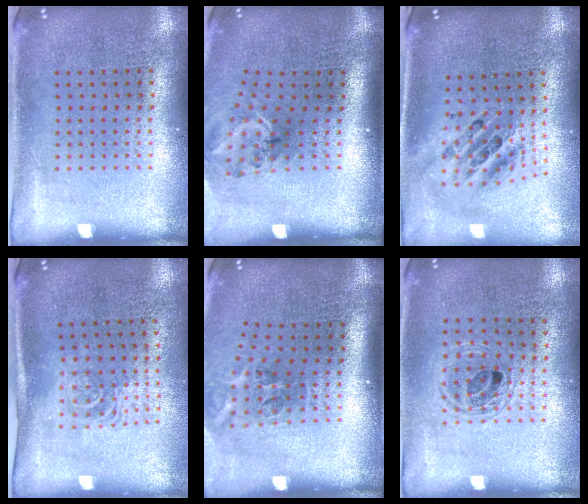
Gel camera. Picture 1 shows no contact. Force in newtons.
{"total": 1.4, "press": 1.1, "slide": 0.9}
{"total": 2.1, "press": 1.6, "slide": 1.4}
{"total": 1.6, "press": 1.3, "slide": 1.0}
{"total": 2.2, "press": 1.4, "slide": 1.7}
{"total": 1.3, "press": 1.2, "slide": 0.4}